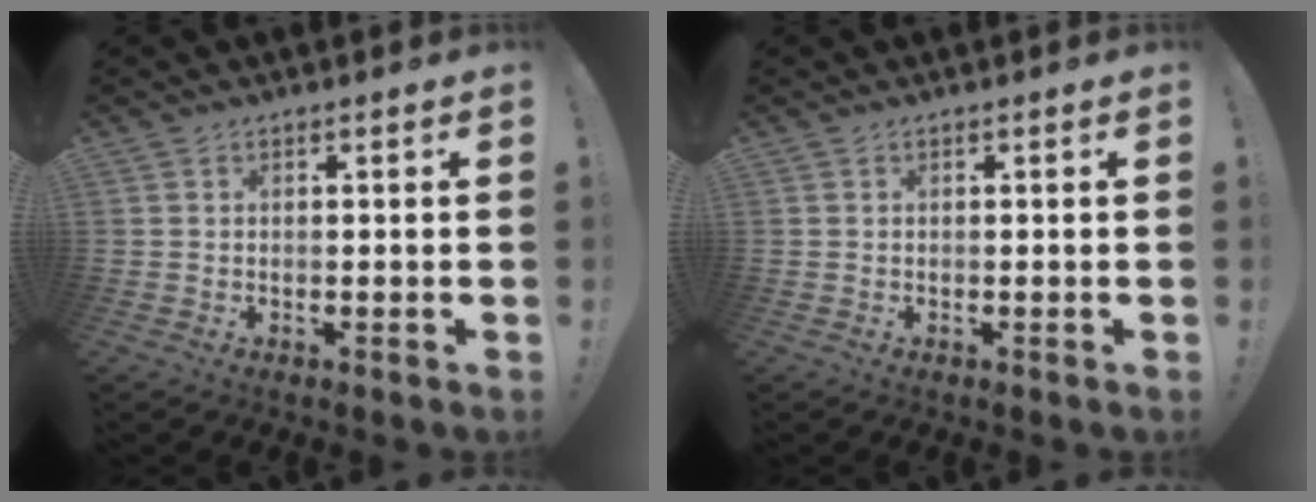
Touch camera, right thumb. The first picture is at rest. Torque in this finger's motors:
{"motor_torque": [-0.01, 0.01, 0.07, -0.07, 0.00]}